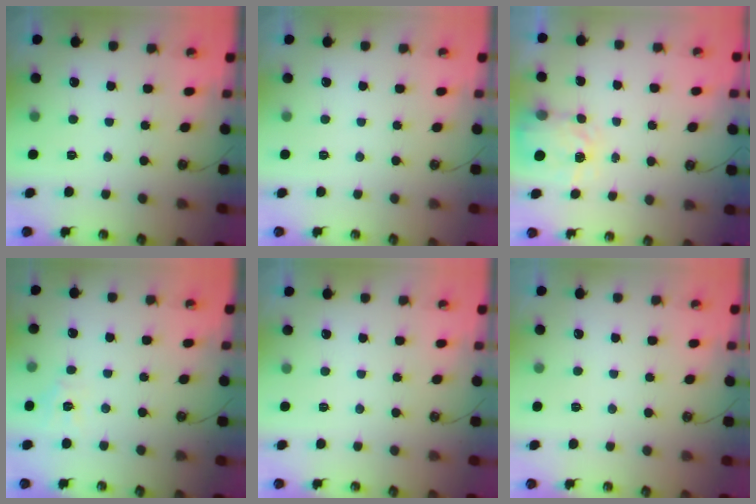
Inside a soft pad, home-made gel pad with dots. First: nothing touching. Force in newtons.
{"total": 0.0}
{"total": 4.0, "press": 3.9, "slide": 0.7}
{"total": 5.5, "press": 5.5, "slide": 0.5}
{"total": 0.0}
{"total": 0.0}